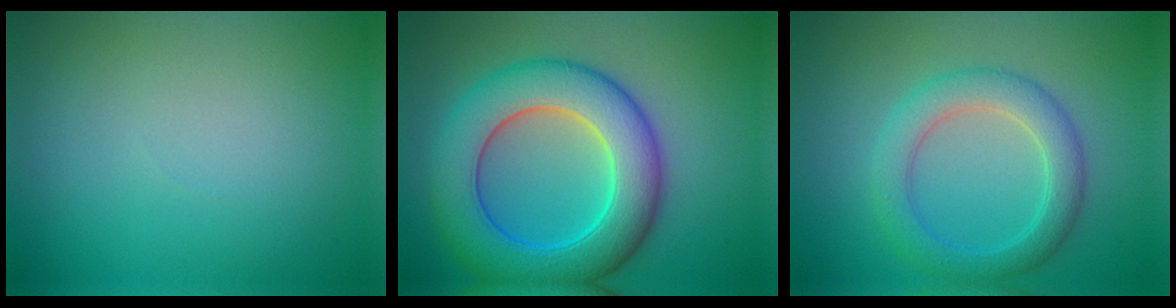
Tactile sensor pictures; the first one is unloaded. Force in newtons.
{"total": 9.6, "press": 9.6, "slide": 0.2}
{"total": 4.1, "press": 4.0, "slide": 0.2}